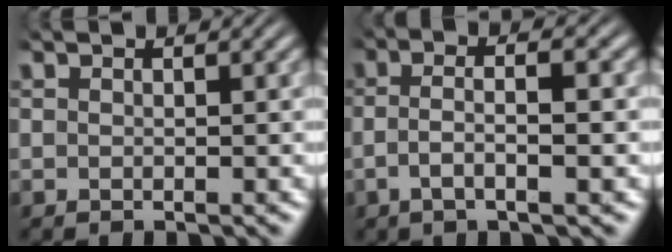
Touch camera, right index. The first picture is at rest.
{"total": 3.6, "force": [-1.0, 0.8, 3.3], "torque": [-0.066, -0.006, -0.017]}